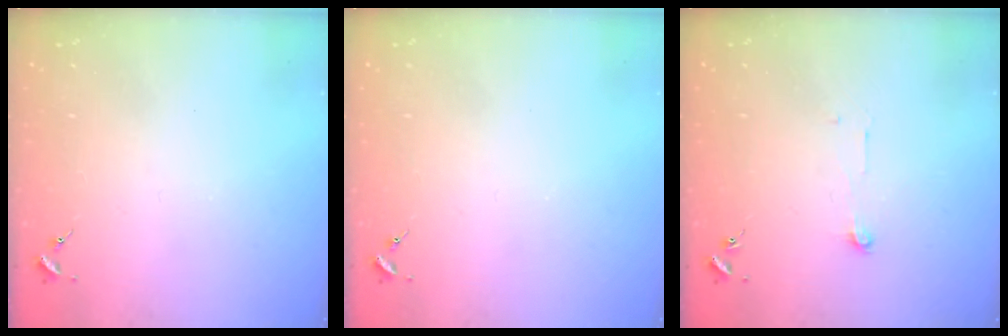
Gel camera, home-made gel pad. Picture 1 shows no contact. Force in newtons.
{"total": 0.0}
{"total": 3.9, "press": 3.9, "slide": 0.3}